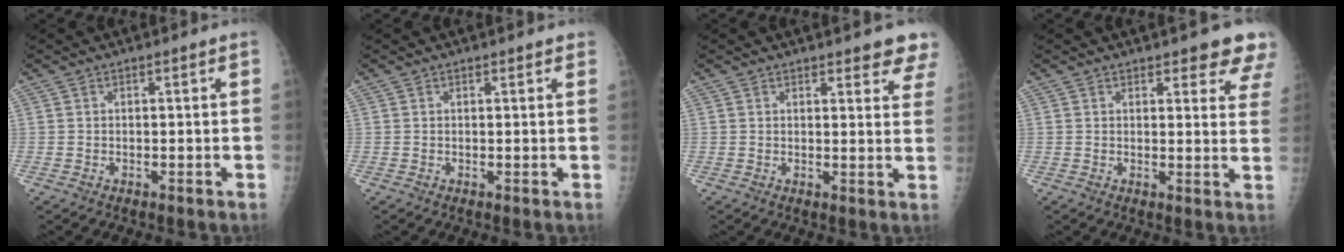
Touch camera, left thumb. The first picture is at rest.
{"total": 0.9, "force": [0.8, 0.3, 0.3], "torque": [0.001, -0.002, 0.008]}
{"total": 7.2, "force": [6.1, 2.2, 3.1], "torque": [0.003, -0.027, 0.055]}
{"total": 8.3, "force": [6.8, 2.7, 4.0], "torque": [-0.008, -0.032, 0.063]}